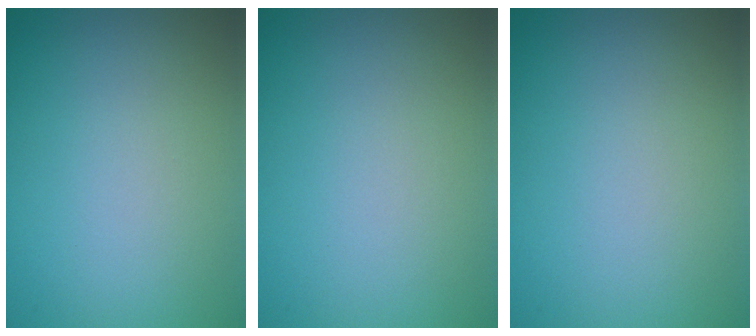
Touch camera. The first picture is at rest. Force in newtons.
{"total": 0.0}
{"total": 0.0}